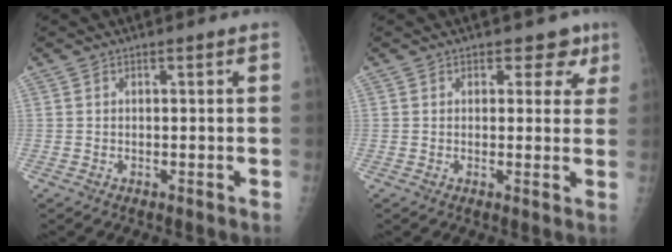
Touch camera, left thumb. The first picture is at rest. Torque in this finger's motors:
{"motor_torque": [-0.46, -0.15, -0.16, 0.08, -0.01]}